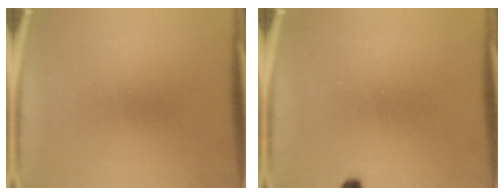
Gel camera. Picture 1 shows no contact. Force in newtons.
{"total": 1.4}